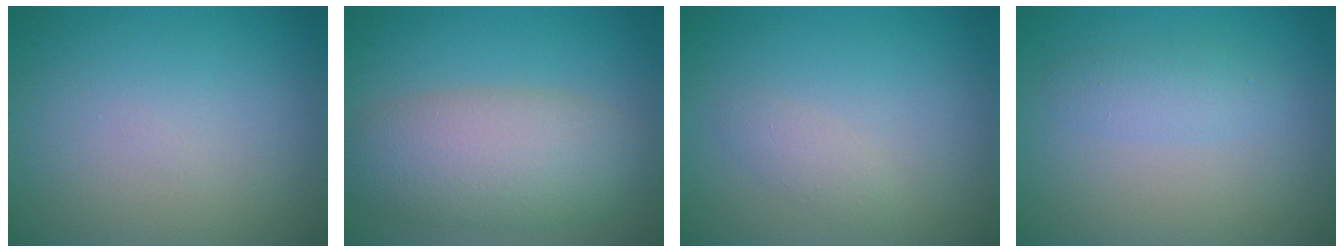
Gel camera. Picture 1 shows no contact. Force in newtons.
{"total": 6.9, "press": 6.9, "slide": 0.4}
{"total": 1.3, "press": 1.3, "slide": 0.0}
{"total": 1.6, "press": 1.6, "slide": 0.0}